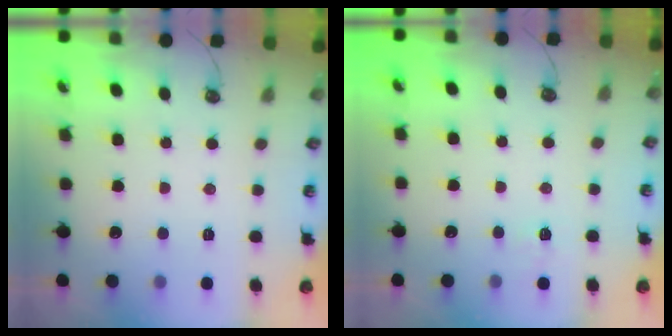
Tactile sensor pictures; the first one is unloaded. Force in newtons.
{"total": 2.8, "press": 2.8, "slide": 0.4}